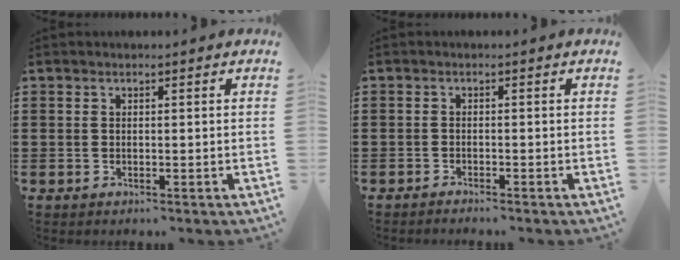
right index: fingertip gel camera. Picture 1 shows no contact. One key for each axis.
{"total": 0.9, "fx": -0.8, "fy": -0.2, "fz": 0.0, "tx": -0.003, "ty": -0.001, "tz": -0.017}